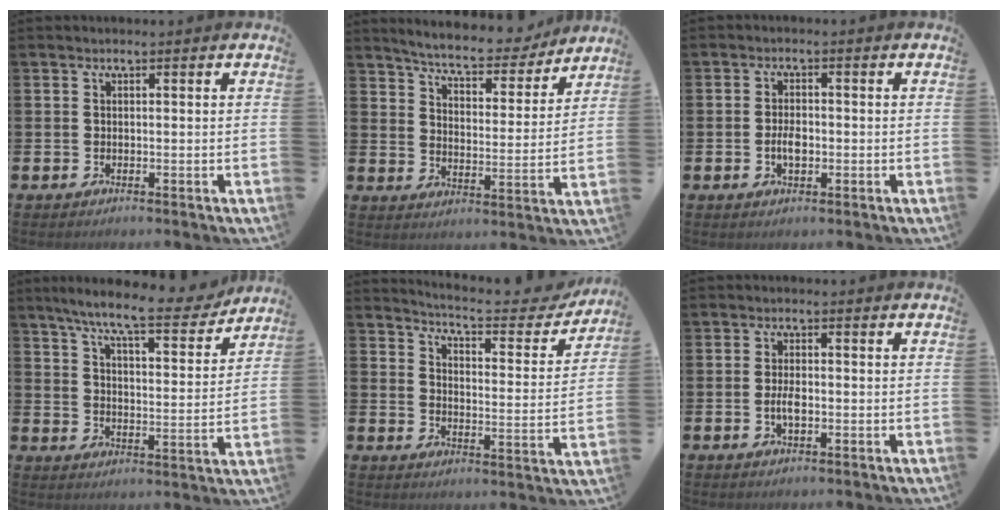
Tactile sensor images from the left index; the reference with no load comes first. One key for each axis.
{"total": 6.8, "fx": 6.5, "fy": 1.1, "fz": 1.6, "tx": -0.048, "ty": -0.051, "tz": 0.108}
{"total": 2.8, "fx": -0.5, "fy": 1.5, "fz": 2.3, "tx": -0.034, "ty": -0.002, "tz": -0.012}
{"total": 9.4, "fx": 8.3, "fy": 0.9, "fz": 4.3, "tx": -0.098, "ty": -0.048, "tz": 0.140}
{"total": 5.6, "fx": 5.4, "fy": 0.6, "fz": 1.3, "tx": -0.038, "ty": -0.048, "tz": 0.085}
{"total": 2.5, "fx": -0.5, "fy": 1.1, "fz": 2.2, "tx": -0.040, "ty": 0.000, "tz": -0.009}